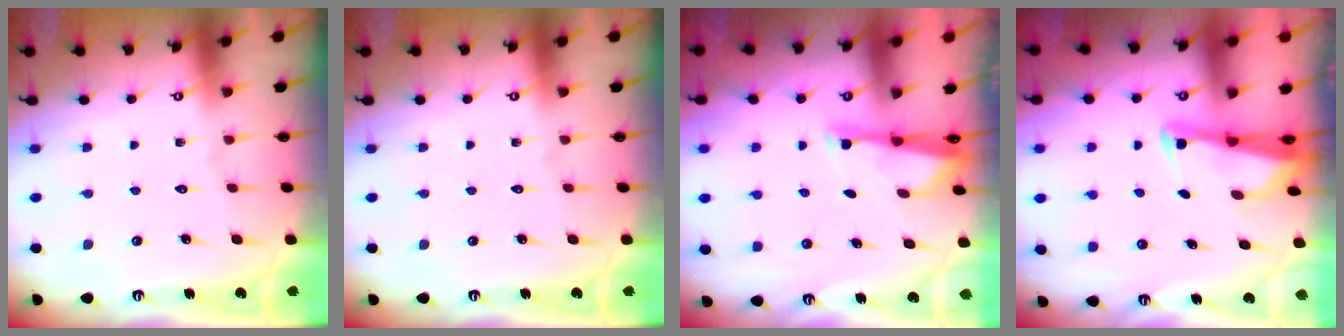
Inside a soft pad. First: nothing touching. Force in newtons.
{"total": 0.0}
{"total": 2.8, "press": 2.7, "slide": 0.4}
{"total": 2.5, "press": 2.5, "slide": 0.5}